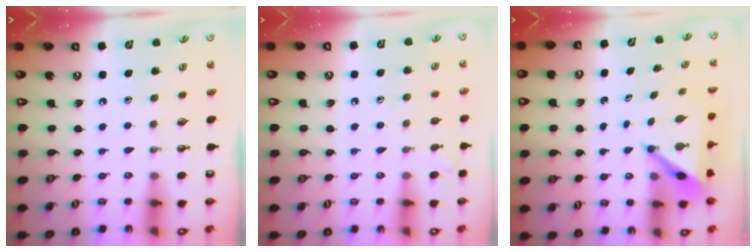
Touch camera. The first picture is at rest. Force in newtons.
{"total": 6.2, "press": 6.2, "slide": 0.7}
{"total": 4.9, "press": 4.9, "slide": 0.4}